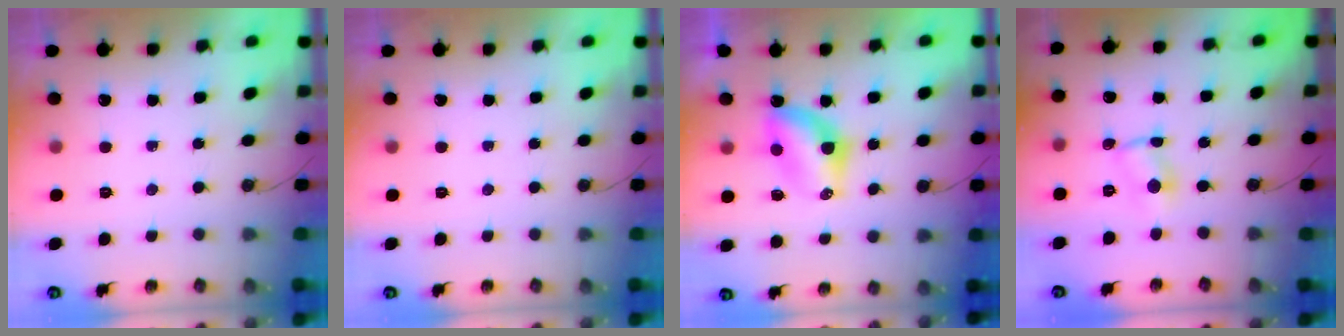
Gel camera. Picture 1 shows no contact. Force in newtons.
{"total": 0.0}
{"total": 6.5, "press": 6.5, "slide": 0.2}
{"total": 2.0, "press": 2.0, "slide": 0.1}